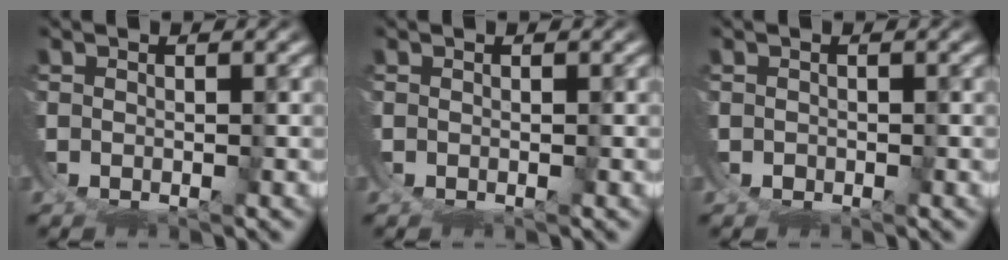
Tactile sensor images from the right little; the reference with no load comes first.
{"total": 0.0}
{"total": 1.1, "force": [0.2, -0.2, -1.0], "torque": [0.013, -0.004, 0.004]}